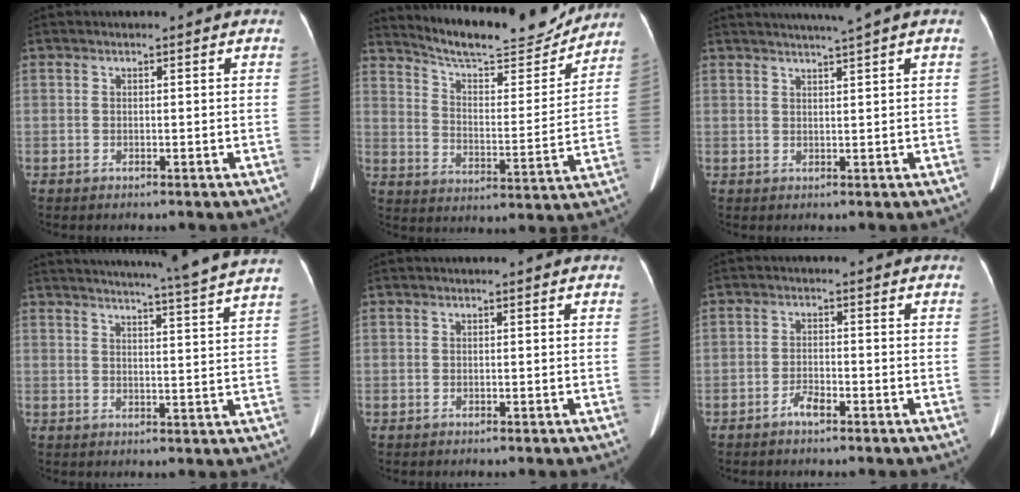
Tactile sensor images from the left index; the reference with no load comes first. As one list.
[{"total": 16.9, "force": [15.9, 2.5, 5.1], "torque": [-0.083, -0.018, 0.232]}, {"total": 4.1, "force": [3.4, -1.2, 2.0], "torque": [-0.028, 0.005, 0.055]}, {"total": 17.8, "force": [16.3, -2.0, 6.9], "torque": [-0.114, -0.049, 0.194]}, {"total": 0.0}, {"total": 2.3, "force": [-1.7, 0.6, 1.5], "torque": [-0.030, 0.000, -0.032]}]